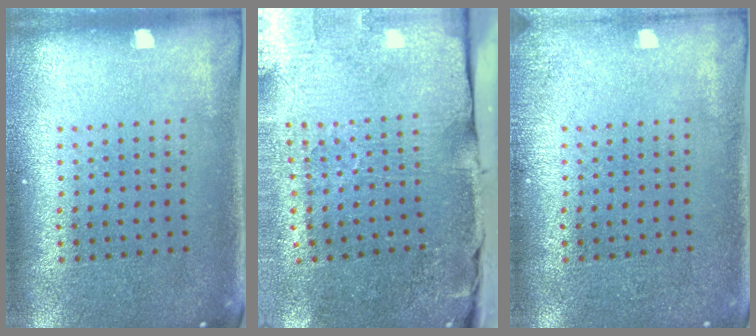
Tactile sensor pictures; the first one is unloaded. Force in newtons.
{"total": 4.5, "press": 3.7, "slide": 2.5}
{"total": 1.0, "press": 1.0, "slide": 0.3}